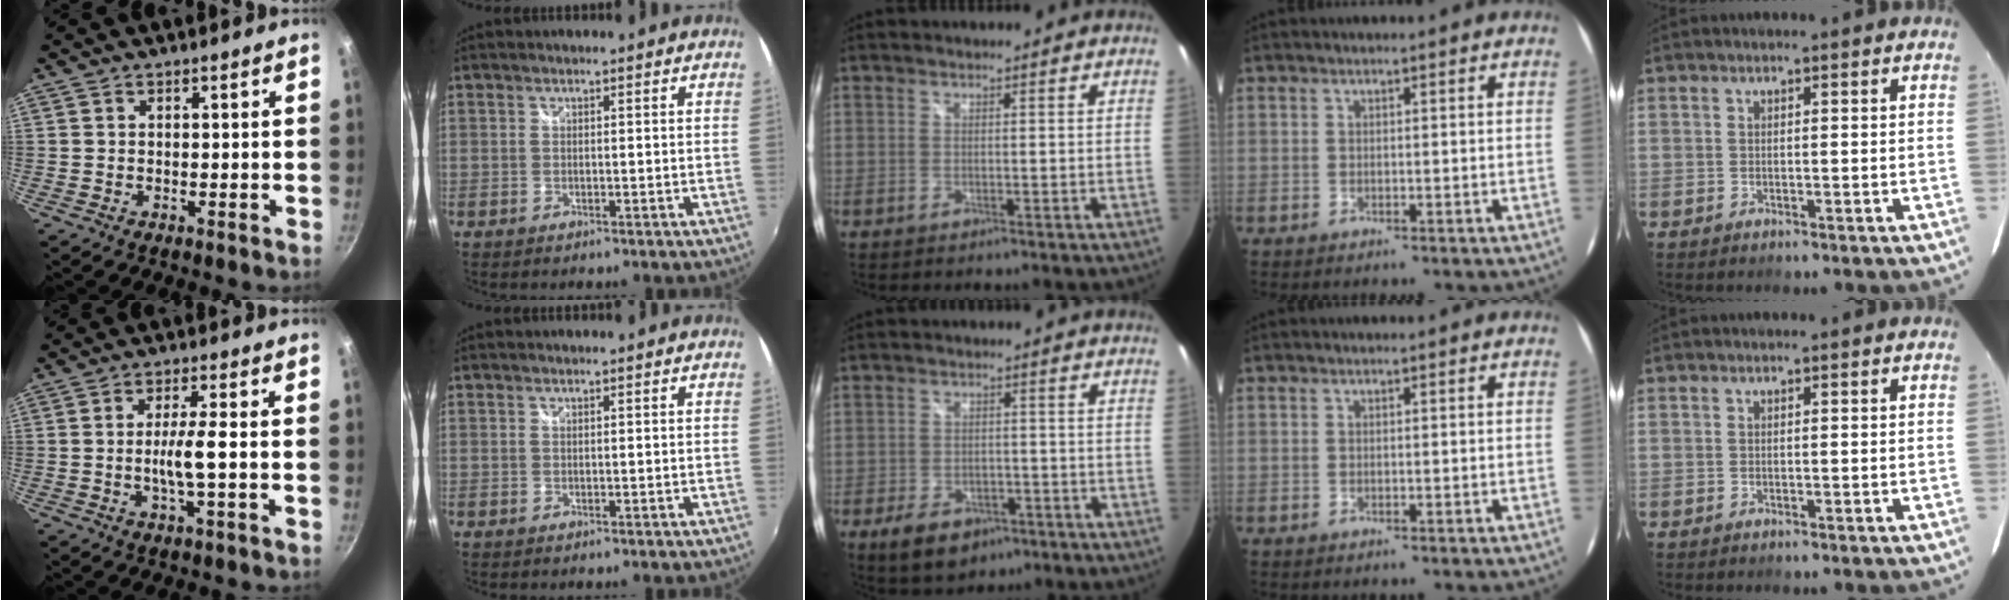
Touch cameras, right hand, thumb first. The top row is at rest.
{"thumb": {"total": 5.5, "force": [-0.8, 0.4, 5.4], "torque": [-0.106, 0.009, -0.013]}, "middle": {"total": 8.2, "force": [-4.8, 5.1, 4.3], "torque": [-0.098, -0.005, -0.068]}}